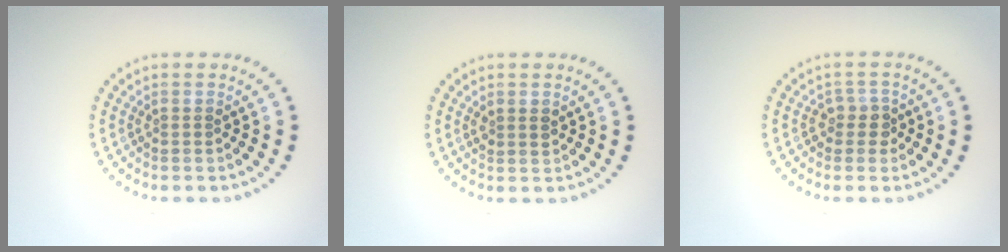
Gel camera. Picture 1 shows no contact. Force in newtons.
{"total": 1.1, "press": 1.0, "slide": 0.4}
{"total": 1.9, "press": 1.6, "slide": 1.1}